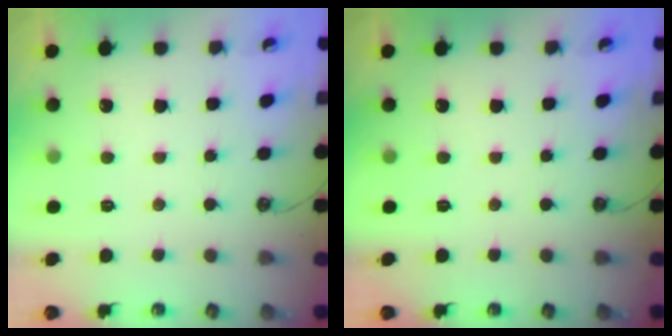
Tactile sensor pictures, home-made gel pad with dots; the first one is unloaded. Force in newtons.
{"total": 0.0}